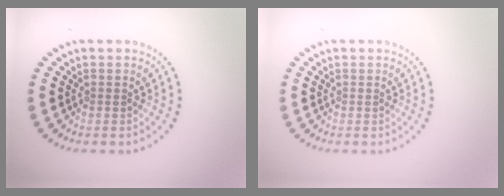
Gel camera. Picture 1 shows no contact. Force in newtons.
{"total": 0.0}